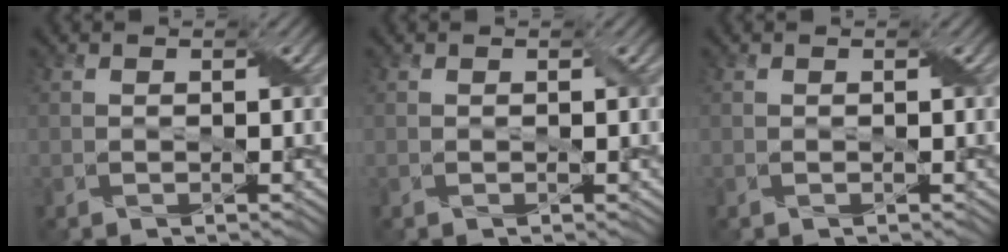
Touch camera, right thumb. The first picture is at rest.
{"total": 0.0}
{"total": 0.0}